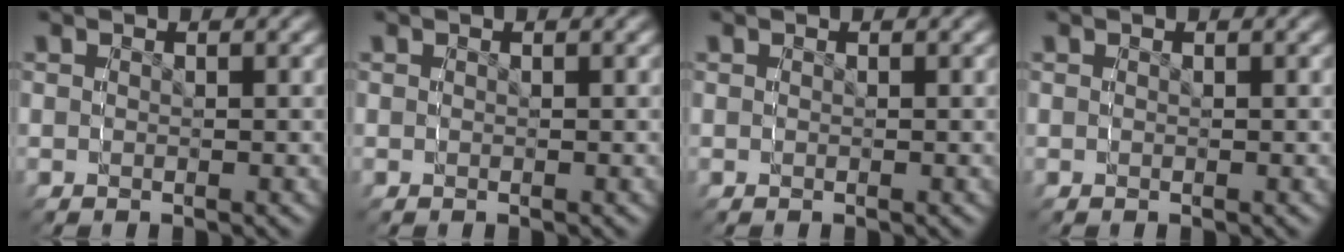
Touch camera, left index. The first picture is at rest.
{"total": 0.0}
{"total": 0.0}
{"total": 0.0}